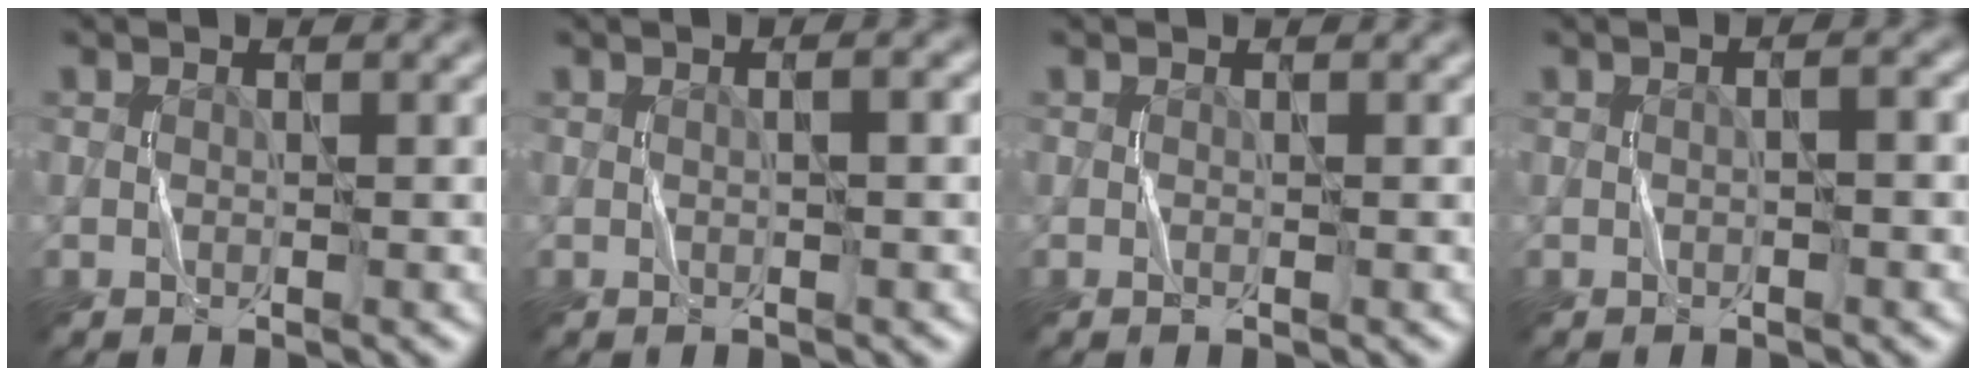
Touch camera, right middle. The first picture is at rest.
{"total": 1.8, "force": [0.5, 0.5, 1.6], "torque": [-0.017, -0.003, 0.000]}
{"total": 0.0}
{"total": 1.9, "force": [0.3, 0.7, 1.7], "torque": [-0.013, 0.003, -0.006]}